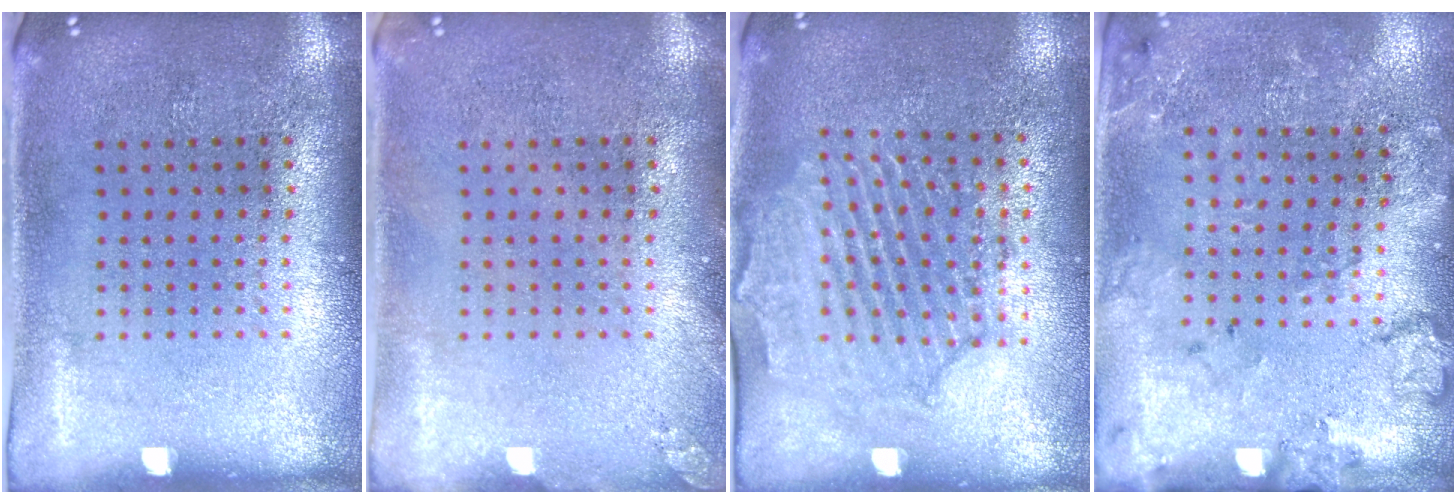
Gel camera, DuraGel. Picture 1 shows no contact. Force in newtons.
{"total": 0.9, "press": 0.9, "slide": 0.1}
{"total": 2.0, "press": 1.9, "slide": 0.5}
{"total": 1.8, "press": 1.6, "slide": 0.7}